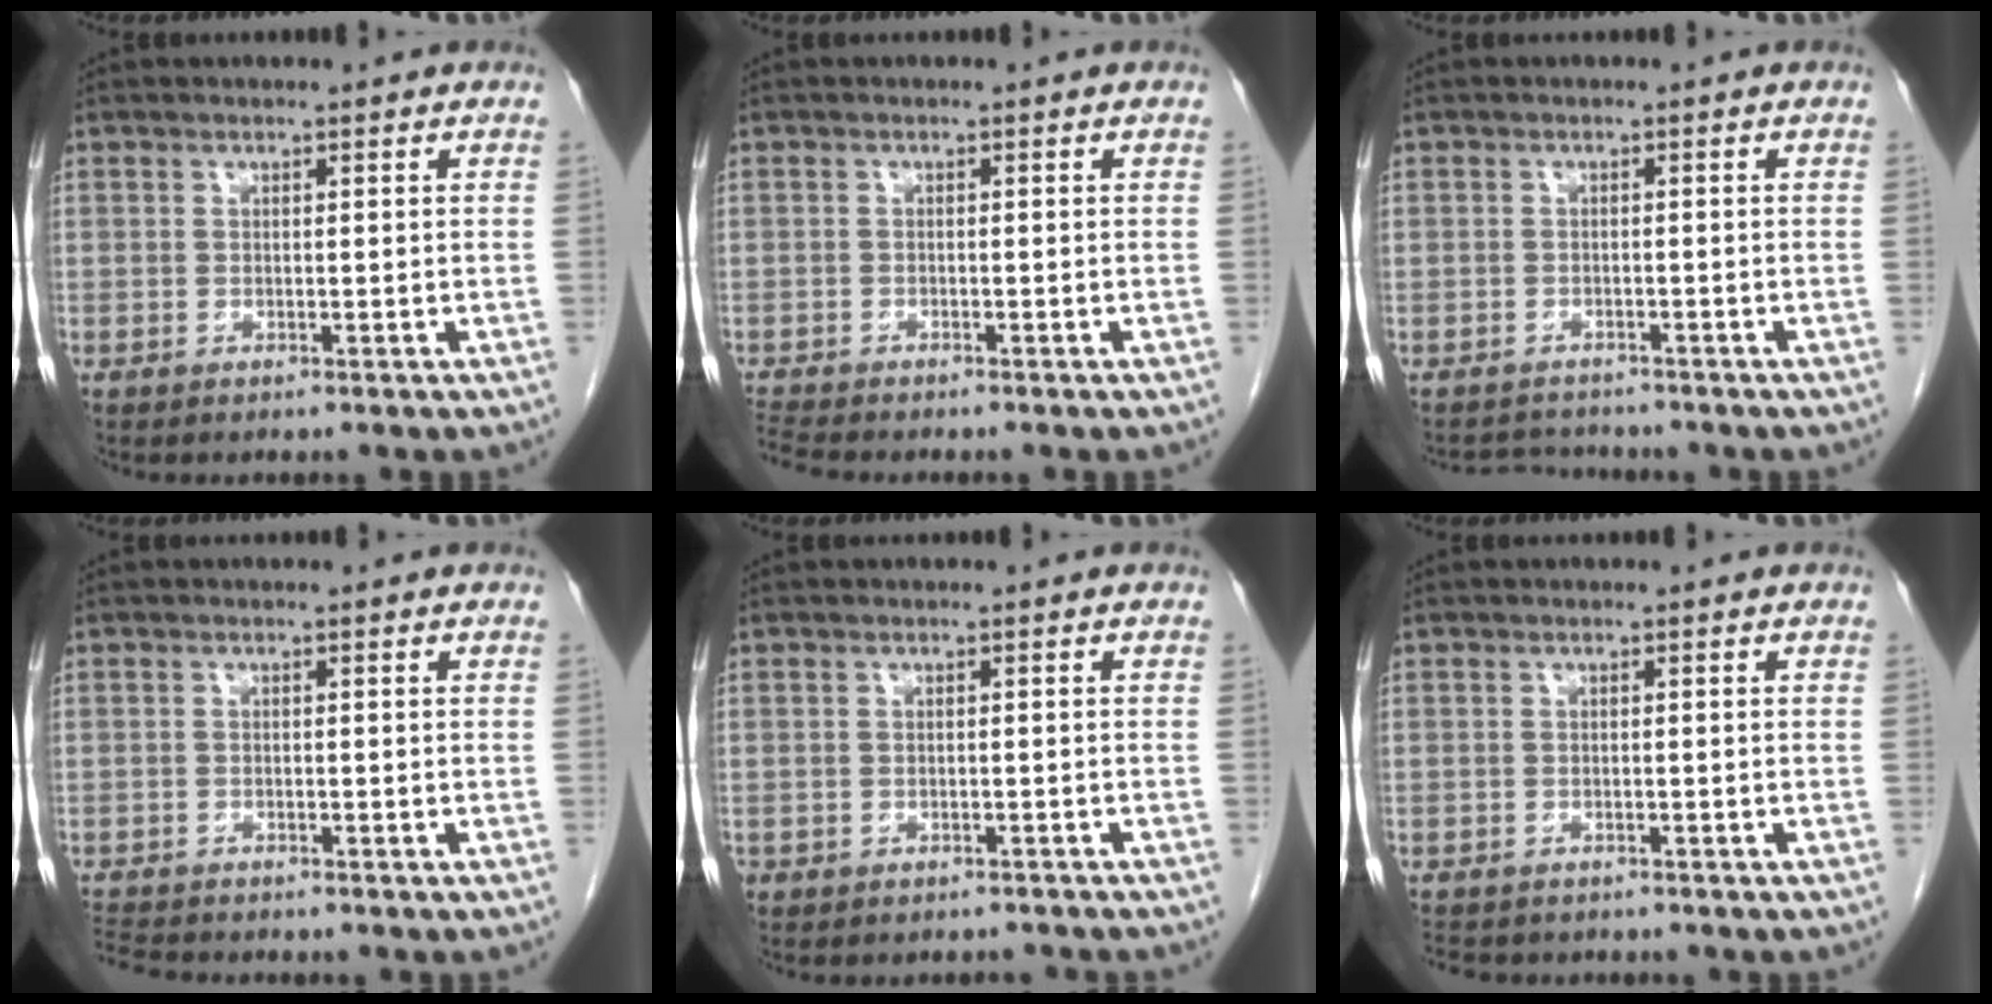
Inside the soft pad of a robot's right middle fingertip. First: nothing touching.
{"total": 2.9, "force": [-2.8, -0.1, 0.6], "torque": [-0.021, -0.017, -0.051]}
{"total": 2.9, "force": [-2.8, 0.8, -0.5], "torque": [0.003, -0.010, -0.046]}
{"total": 5.1, "force": [-4.8, 0.8, 1.4], "torque": [-0.030, -0.015, -0.082]}
{"total": 3.6, "force": [-3.2, 1.7, 0.2], "torque": [-0.003, 0.007, -0.043]}
{"total": 6.7, "force": [-5.8, 2.6, 2.1], "torque": [-0.039, -0.002, -0.076]}